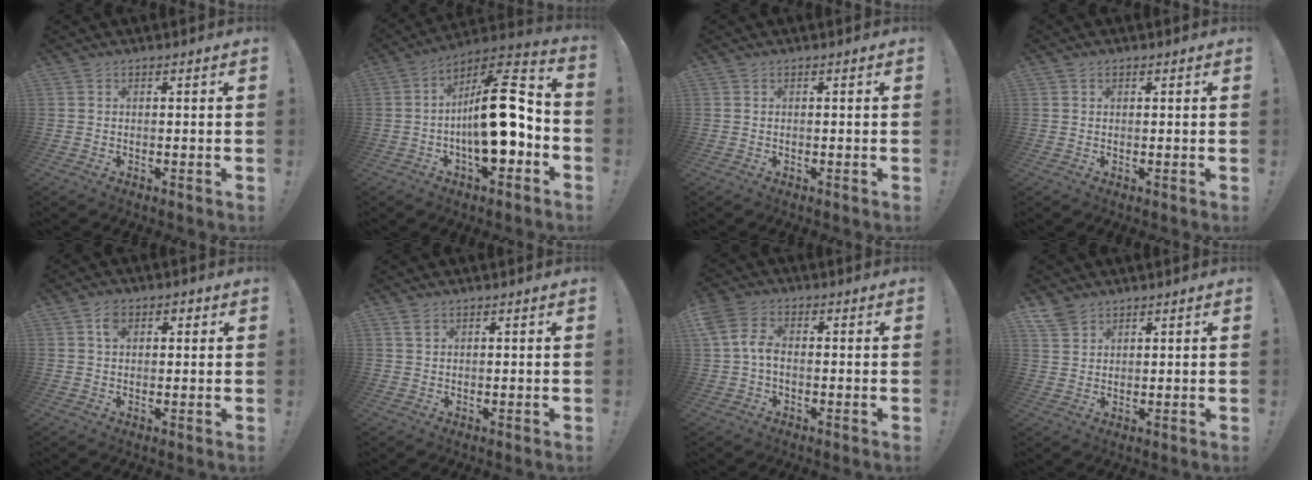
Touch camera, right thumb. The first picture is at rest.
{"total": 21.9, "force": [-3.0, 8.4, 20.0], "torque": [-0.305, 0.023, -0.046]}
{"total": 0.0}
{"total": 0.6, "force": [0.3, 0.5, 0.2], "torque": [-0.001, -0.001, 0.006]}
{"total": 4.0, "force": [1.4, 3.0, 2.4], "torque": [-0.023, 0.000, 0.020]}
{"total": 2.0, "force": [1.2, 1.0, 1.2], "torque": [-0.022, 0.001, 0.023]}
{"total": 6.6, "force": [-0.2, 4.3, 5.0], "torque": [-0.112, 0.007, -0.003]}
{"total": 4.6, "force": [3.7, 2.4, 1.3], "torque": [-0.021, -0.021, 0.071]}